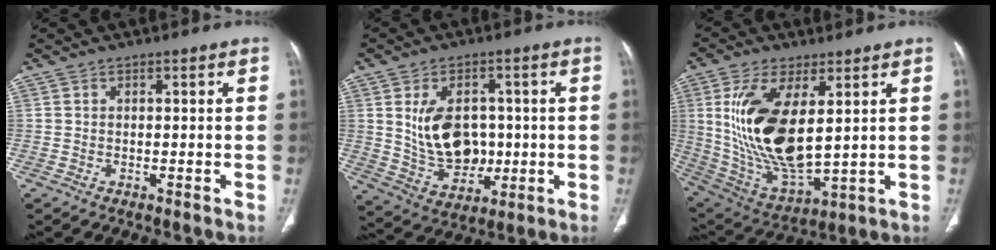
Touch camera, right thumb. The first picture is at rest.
{"total": 12.2, "force": [1.1, 8.7, 8.5], "torque": [-0.113, -0.005, 0.039]}
{"total": 19.5, "force": [4.1, 8.7, 16.9], "torque": [-0.333, -0.027, 0.095]}